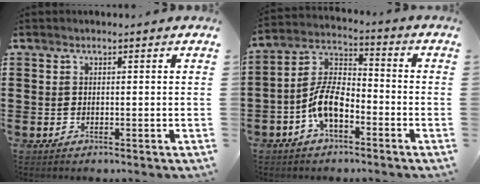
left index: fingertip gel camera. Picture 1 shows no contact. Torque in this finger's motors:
{"motor_torque": [1.68, 0.46, 0.87, 0.21]}